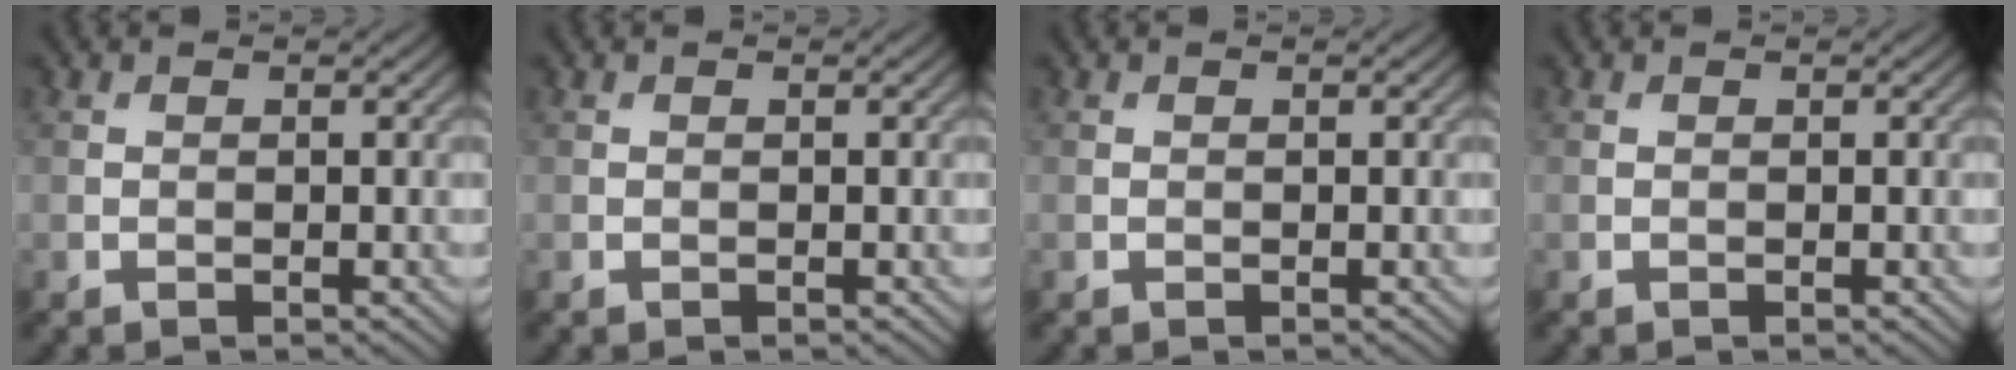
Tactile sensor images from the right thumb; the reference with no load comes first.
{"total": 0.0}
{"total": 0.0}
{"total": 0.0}